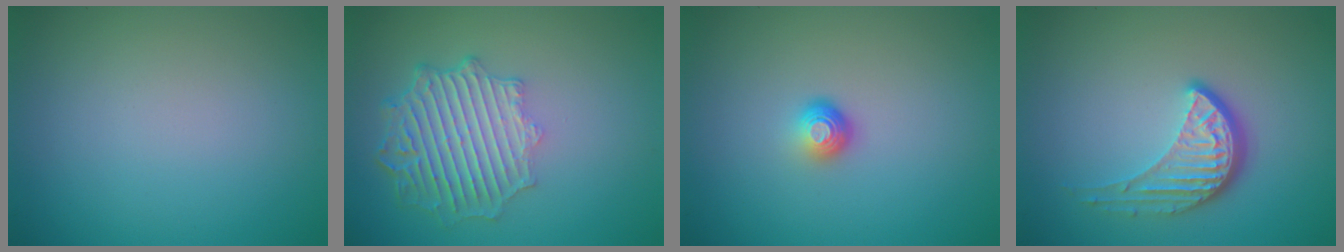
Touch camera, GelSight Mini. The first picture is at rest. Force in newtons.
{"total": 6.2, "press": 4.8, "slide": 3.9}
{"total": 1.7, "press": 1.1, "slide": 1.3}
{"total": 4.0, "press": 2.9, "slide": 2.8}